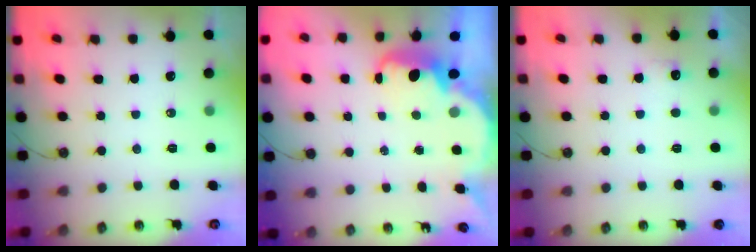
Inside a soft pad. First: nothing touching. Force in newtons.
{"total": 3.8, "press": 3.8, "slide": 0.3}
{"total": 5.3, "press": 5.1, "slide": 1.2}